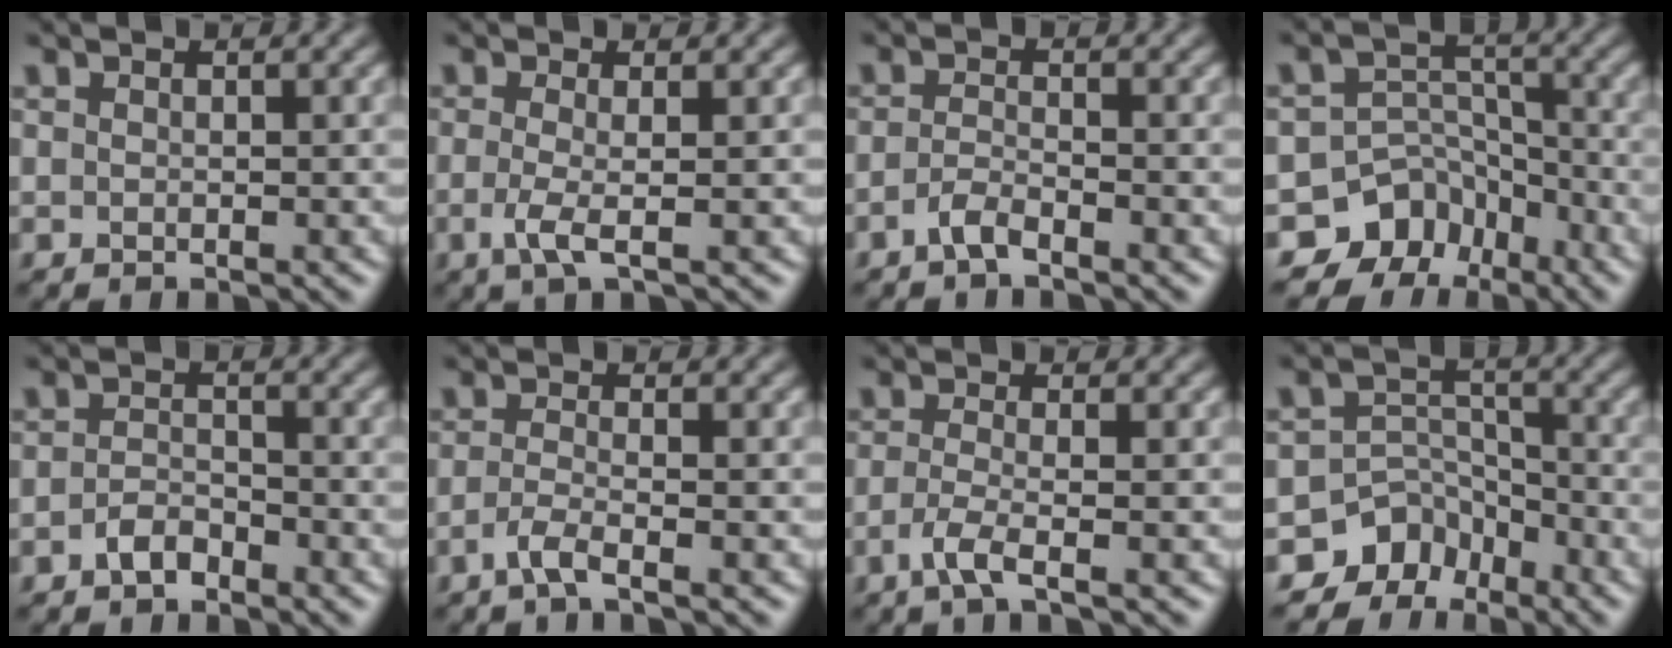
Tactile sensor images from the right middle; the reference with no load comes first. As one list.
[{"total": 2.5, "force": [-0.6, 0.5, 2.4], "torque": [-0.053, -0.008, -0.016]}, {"total": 1.7, "force": [-1.2, 0.4, 1.2], "torque": [-0.026, 0.004, -0.029]}, {"total": 7.5, "force": [-5.4, 5.1, 1.0], "torque": [0.006, 0.004, -0.086]}, {"total": 1.9, "force": [-1.3, 1.0, 1.0], "torque": [-0.018, 0.006, -0.028]}, {"total": 2.1, "force": [-1.3, 0.4, 1.7], "torque": [-0.034, -0.003, -0.036]}, {"total": 2.6, "force": [-1.3, 0.5, 2.2], "torque": [-0.044, -0.006, -0.037]}, {"total": 5.9, "force": [-4.5, 3.7, 0.7], "torque": [0.007, -0.003, -0.070]}]